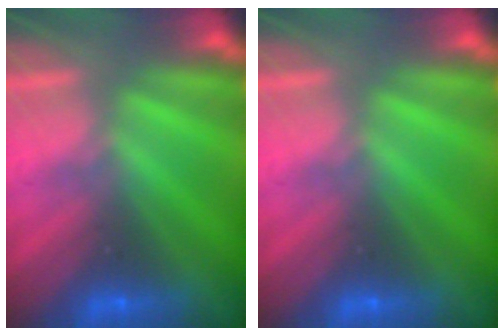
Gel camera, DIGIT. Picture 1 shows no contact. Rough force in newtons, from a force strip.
{"total": 0.0}